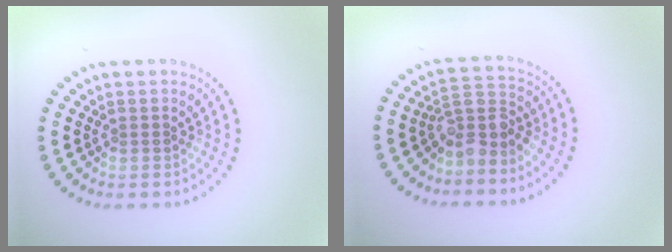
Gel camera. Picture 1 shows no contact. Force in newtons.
{"total": 3.3, "press": 2.5, "slide": 2.2}